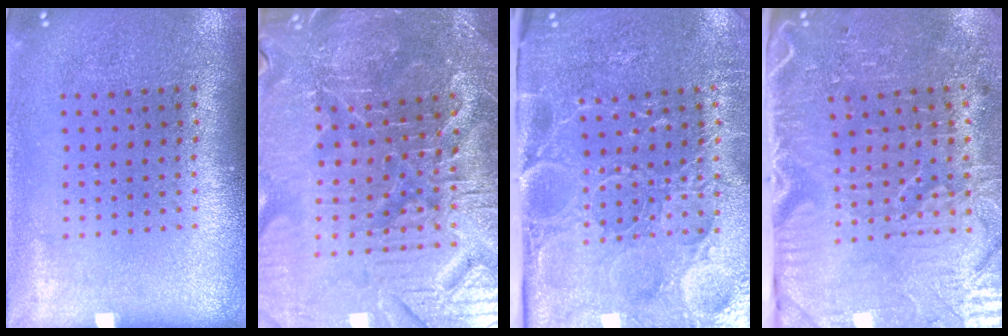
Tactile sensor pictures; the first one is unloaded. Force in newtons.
{"total": 5.4, "press": 5.2, "slide": 1.6}
{"total": 5.2, "press": 4.2, "slide": 3.0}
{"total": 5.3, "press": 4.4, "slide": 2.9}